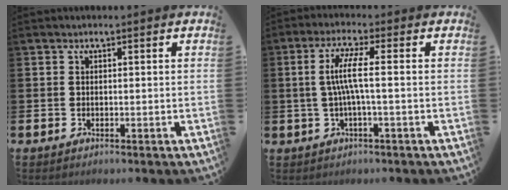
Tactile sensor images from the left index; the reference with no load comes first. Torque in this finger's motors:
{"motor_torque": [0.14, 0.09, 0.36, 0.21]}